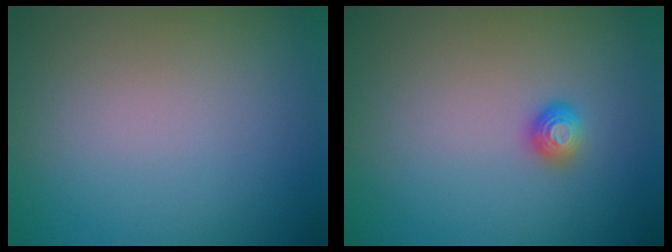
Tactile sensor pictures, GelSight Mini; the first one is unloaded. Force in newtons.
{"total": 1.1, "press": 1.0, "slide": 0.3}